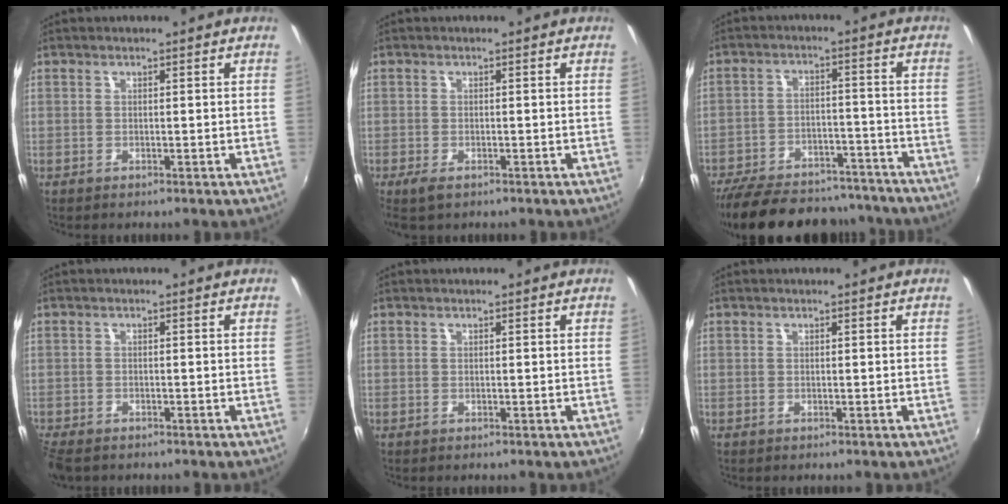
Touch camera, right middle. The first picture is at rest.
{"total": 2.7, "force": [-1.7, 1.2, 1.8], "torque": [-0.038, -0.010, -0.031]}
{"total": 25.8, "force": [-21.8, 9.4, 10.1], "torque": [-0.215, 0.011, -0.295]}
{"total": 5.0, "force": [-4.0, 1.9, 2.2], "torque": [-0.062, -0.025, -0.079]}
{"total": 0.0}
{"total": 0.0}